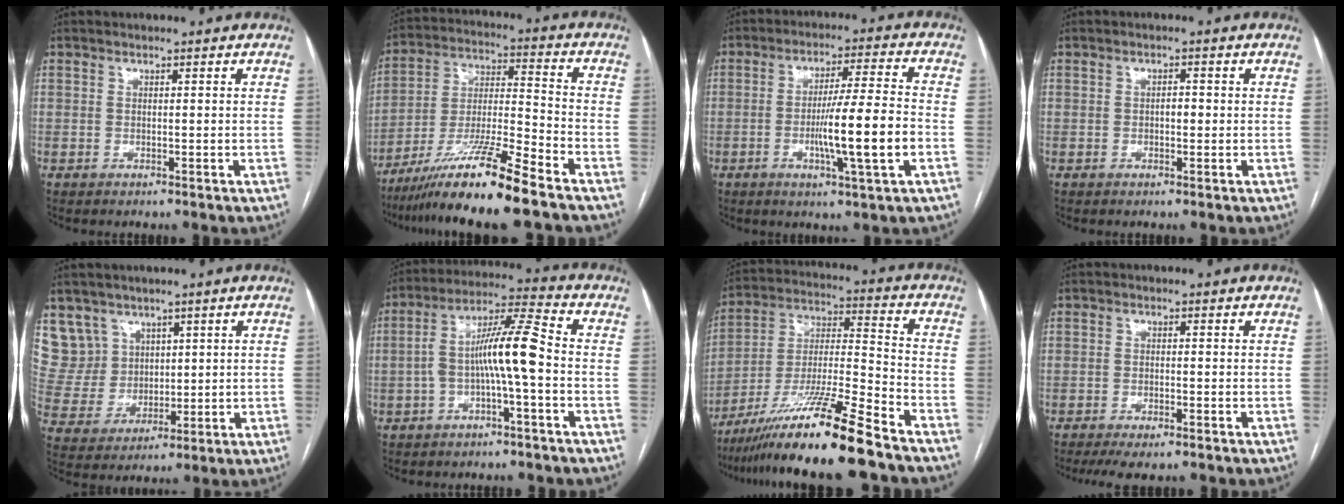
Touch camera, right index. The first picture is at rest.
{"total": 15.1, "force": [-11.3, -0.9, 10.0], "torque": [-0.186, -0.020, -0.203]}
{"total": 11.6, "force": [-2.8, -0.3, 11.2], "torque": [-0.190, -0.005, -0.051]}
{"total": 1.5, "force": [-0.2, 0.7, 1.3], "torque": [-0.018, 0.004, -0.003]}
{"total": 8.5, "force": [5.2, 6.7, 0.1], "torque": [-0.009, 0.020, 0.120]}
{"total": 9.8, "force": [-1.8, 0.7, 9.6], "torque": [-0.176, 0.033, -0.036]}
{"total": 18.7, "force": [-14.1, -0.9, 12.2], "torque": [-0.248, -0.025, -0.257]}
{"total": 5.8, "force": [-4.7, 1.1, 3.3], "torque": [-0.049, -0.007, -0.073]}